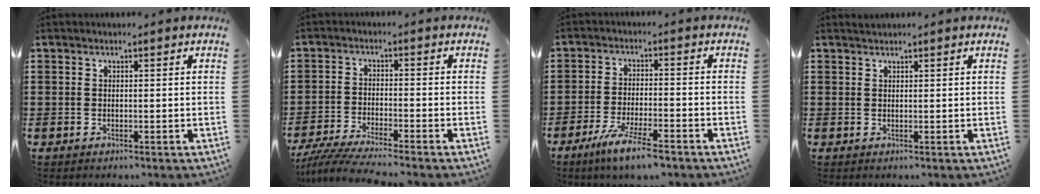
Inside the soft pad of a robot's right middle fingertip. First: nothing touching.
{"total": 4.8, "force": [-4.5, -0.3, 1.7], "torque": [-0.042, -0.018, -0.090]}
{"total": 6.2, "force": [-4.6, 0.3, 4.1], "torque": [-0.084, -0.012, -0.083]}
{"total": 0.7, "force": [0.6, 0.1, 0.0], "torque": [-0.003, 0.001, 0.012]}